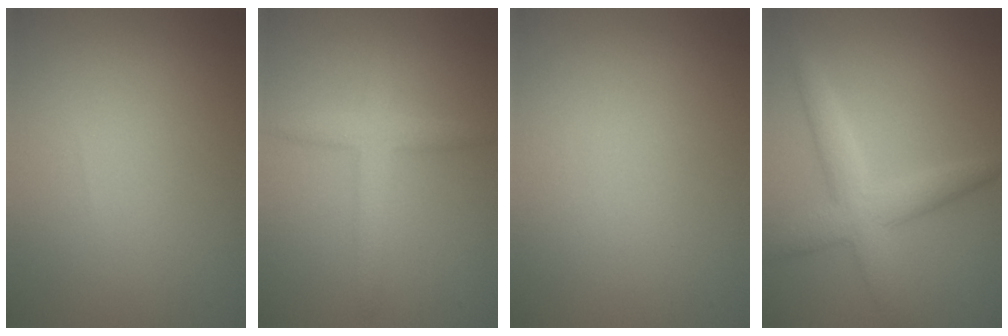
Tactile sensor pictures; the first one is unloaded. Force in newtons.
{"total": 2.7, "press": 2.7, "slide": 0.2}
{"total": 0.0}
{"total": 4.3, "press": 4.3, "slide": 0.3}